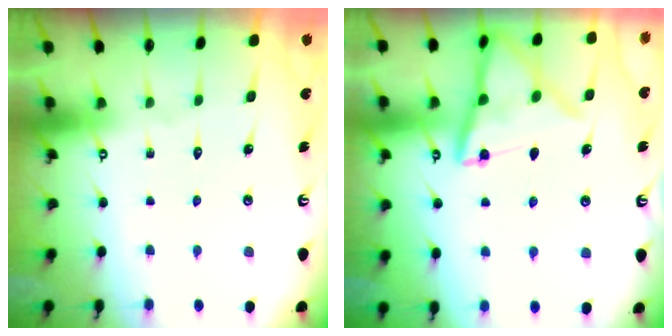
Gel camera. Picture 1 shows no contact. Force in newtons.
{"total": 14.6, "press": 14.5, "slide": 1.3}